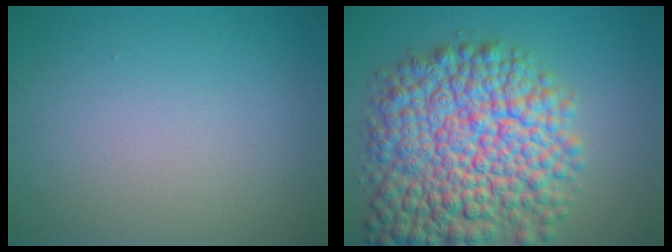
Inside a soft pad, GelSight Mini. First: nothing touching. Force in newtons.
{"total": 13.0, "press": 13.0, "slide": 0.5}